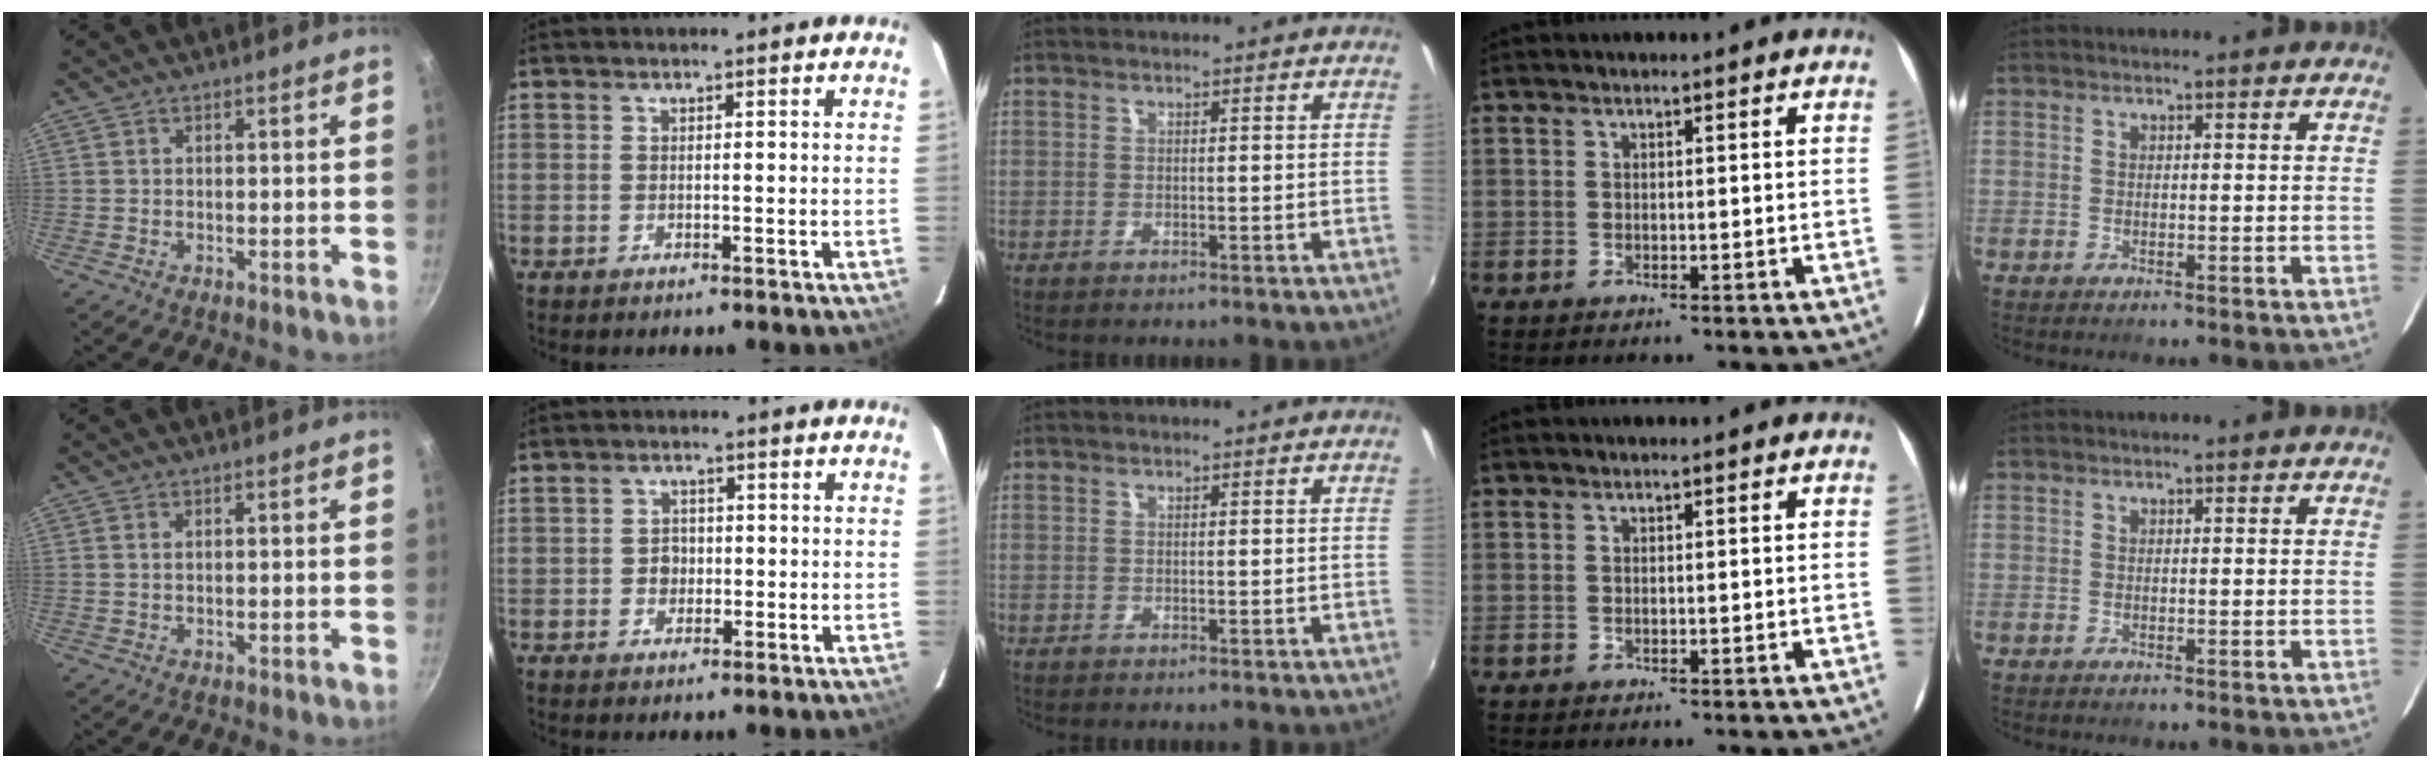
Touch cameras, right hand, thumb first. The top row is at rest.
{"thumb": {"total": 0.6, "force": [0.3, 0.3, 0.4], "torque": [-0.009, 0.001, 0.004]}, "index": {"total": 3.1, "force": [-0.4, 2.8, 1.2], "torque": [-0.021, 0.008, -0.005]}}